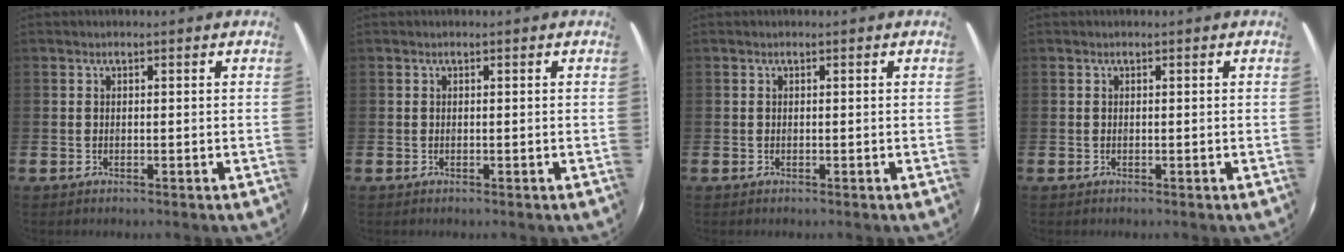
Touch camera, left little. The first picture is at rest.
{"total": 0.0}
{"total": 0.0}
{"total": 0.0}